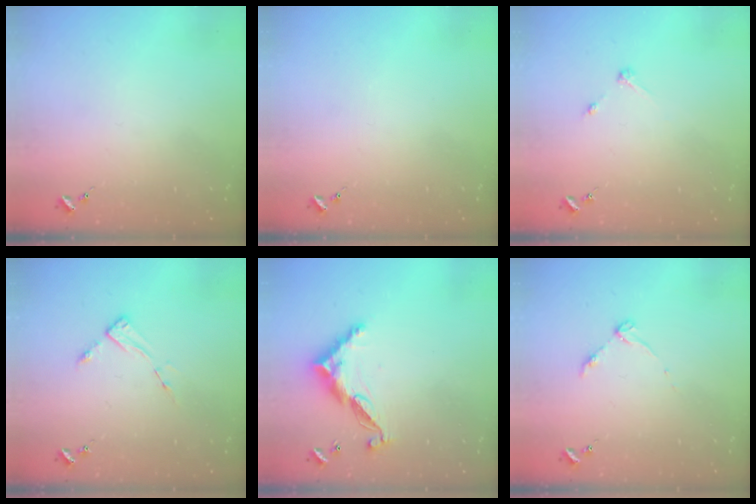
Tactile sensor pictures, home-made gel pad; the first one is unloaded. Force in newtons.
{"total": 0.0}
{"total": 2.7, "press": 2.7, "slide": 0.3}
{"total": 3.4, "press": 3.4, "slide": 0.4}
{"total": 11.7, "press": 11.7, "slide": 0.3}
{"total": 4.0, "press": 4.0, "slide": 0.5}